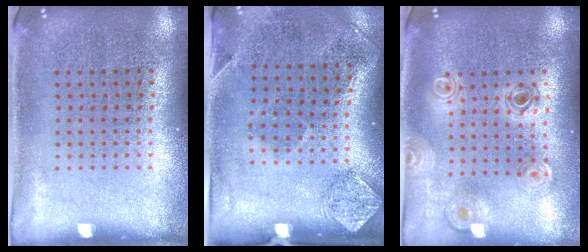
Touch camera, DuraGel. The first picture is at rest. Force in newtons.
{"total": 1.9, "press": 1.1, "slide": 1.5}
{"total": 0.8, "press": 0.8, "slide": 0.1}